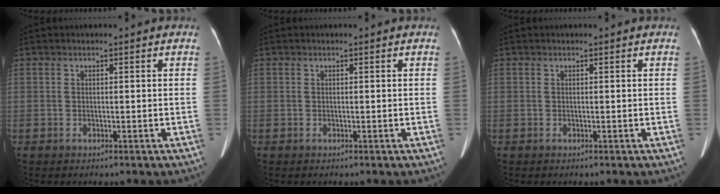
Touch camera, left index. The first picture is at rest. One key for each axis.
{"total": 0.0}
{"total": 0.0}